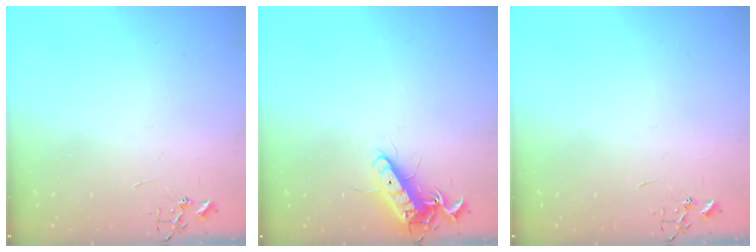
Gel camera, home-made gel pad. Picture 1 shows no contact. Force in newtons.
{"total": 12.7, "press": 12.6, "slide": 1.5}
{"total": 0.0}